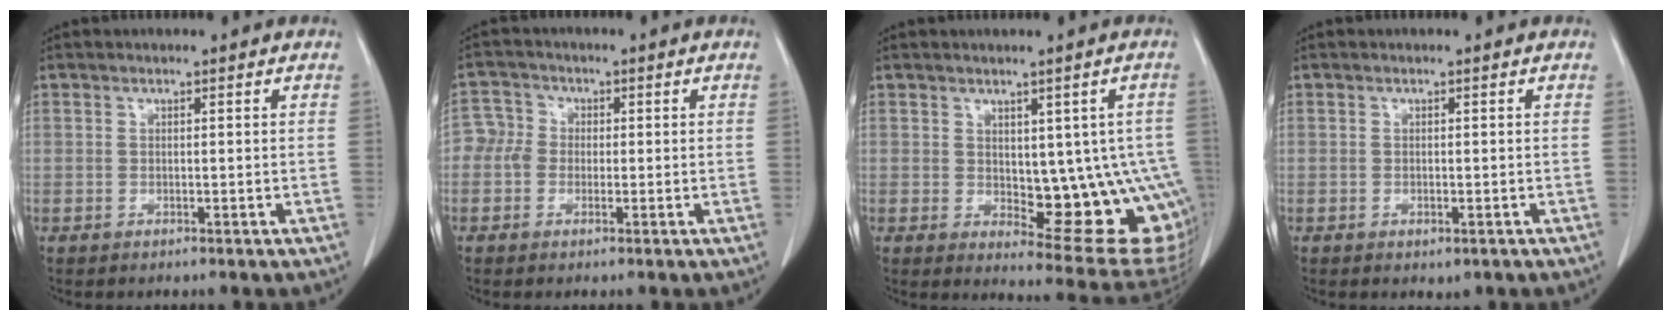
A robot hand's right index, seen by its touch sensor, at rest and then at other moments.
{"total": 3.7, "force": [-0.5, 3.5, 1.1], "torque": [-0.014, 0.016, -0.017]}
{"total": 13.7, "force": [-1.1, 5.6, 12.4], "torque": [-0.106, 0.002, 0.005]}
{"total": 1.3, "force": [-0.6, 0.7, 0.9], "torque": [-0.012, -0.002, 0.000]}